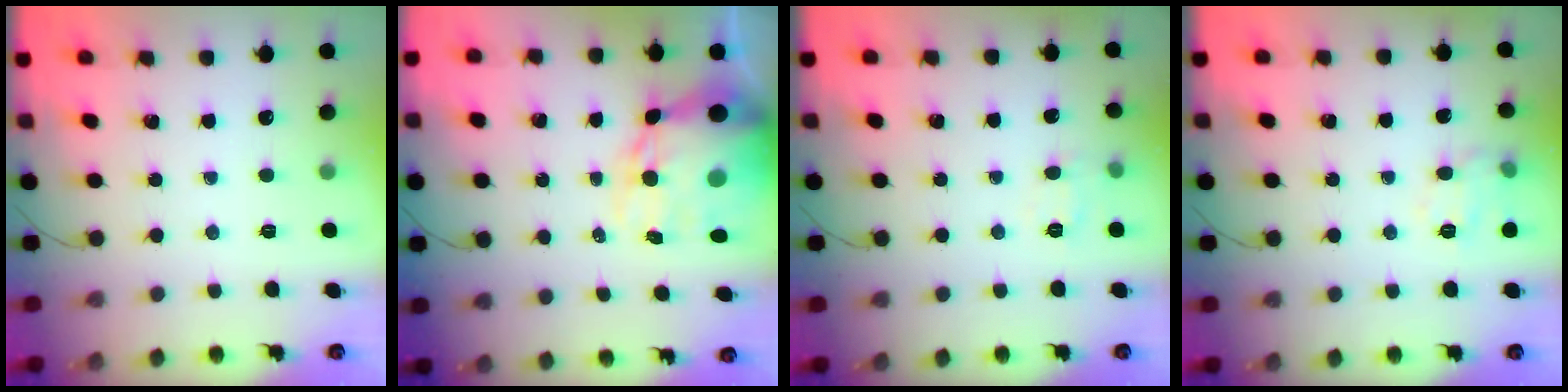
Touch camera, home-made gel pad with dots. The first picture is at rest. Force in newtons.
{"total": 16.7, "press": 16.3, "slide": 3.5}
{"total": 6.9, "press": 6.8, "slide": 1.4}
{"total": 8.7, "press": 8.7, "slide": 0.6}